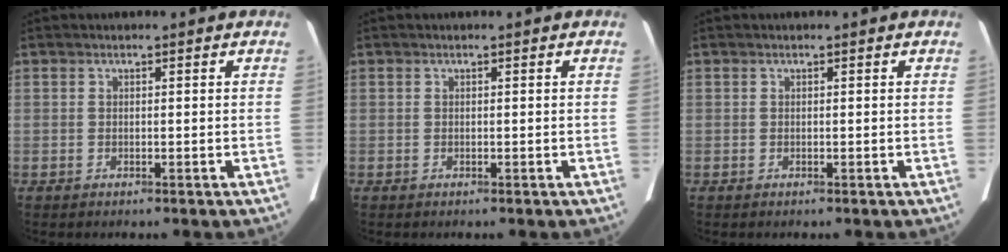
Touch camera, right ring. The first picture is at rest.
{"total": 0.0}
{"total": 0.0}